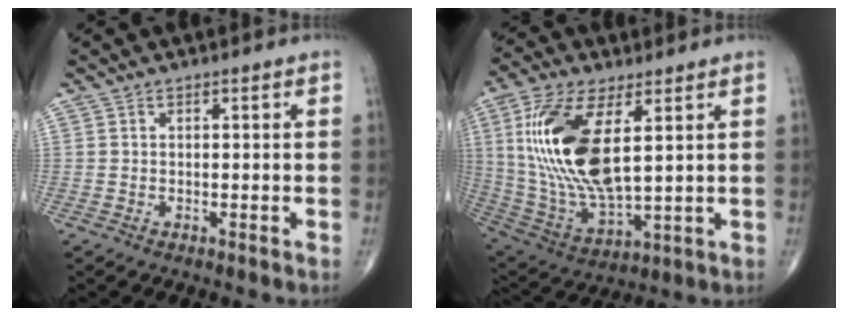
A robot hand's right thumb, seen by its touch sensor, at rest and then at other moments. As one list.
[{"total": 20.6, "force": [4.8, 8.8, 18.0], "torque": [-0.376, -0.025, 0.098]}]